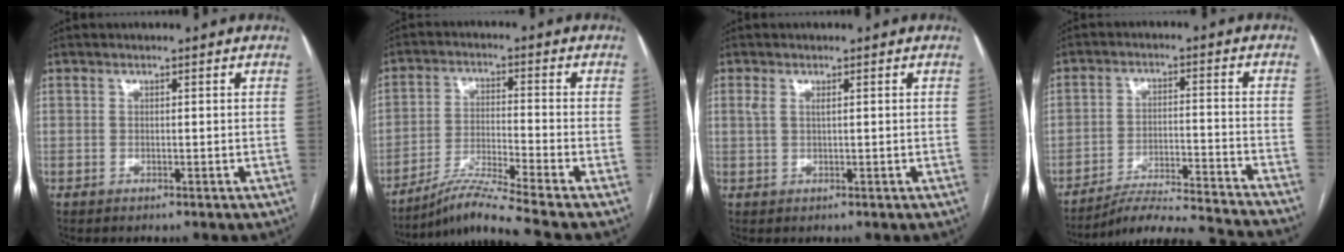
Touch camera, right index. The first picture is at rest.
{"total": 9.2, "force": [-7.7, -2.8, 4.1], "torque": [-0.076, -0.022, -0.141]}
{"total": 1.6, "force": [0.6, 0.5, 1.4], "torque": [-0.039, 0.016, 0.017]}
{"total": 16.9, "force": [-16.3, -1.3, 4.4], "torque": [-0.062, -0.016, -0.237]}